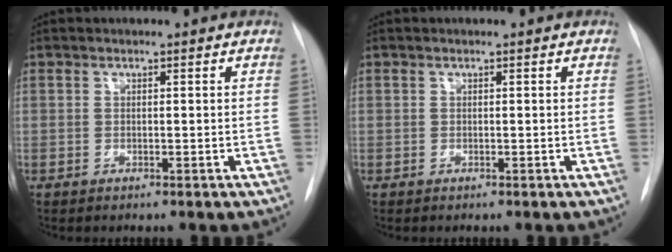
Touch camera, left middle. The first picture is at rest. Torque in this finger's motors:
{"motor_torque": [0.00, 0.00, 0.00, 0.00]}